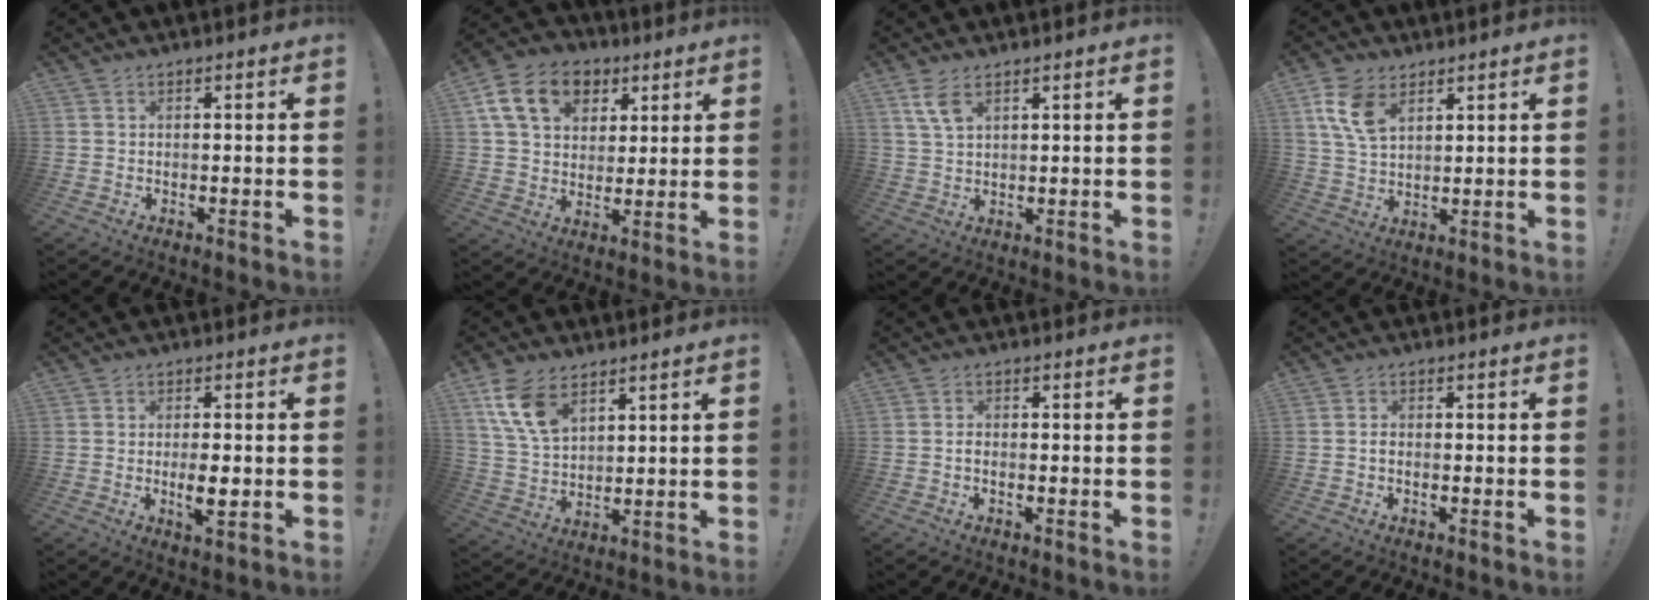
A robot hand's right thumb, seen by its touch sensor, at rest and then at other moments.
{"total": 16.7, "force": [7.0, 12.2, 9.1], "torque": [-0.138, -0.019, 0.133]}
{"total": 5.9, "force": [3.3, 2.7, 4.1], "torque": [-0.078, -0.009, 0.064]}
{"total": 10.4, "force": [5.3, 6.2, 6.5], "torque": [-0.136, -0.008, 0.101]}
{"total": 5.5, "force": [-1.1, 1.7, 5.1], "torque": [-0.082, -0.009, -0.022]}
{"total": 11.1, "force": [6.3, 6.3, 6.6], "torque": [-0.136, -0.018, 0.125]}
{"total": 1.6, "force": [-1.0, 0.5, 1.2], "torque": [-0.026, 0.007, -0.017]}
{"total": 1.5, "force": [-1.0, 0.5, 1.0], "torque": [-0.024, 0.007, -0.016]}